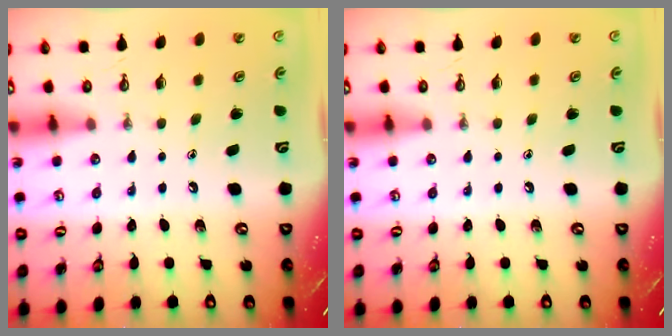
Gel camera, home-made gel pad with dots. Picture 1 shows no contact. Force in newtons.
{"total": 0.0}